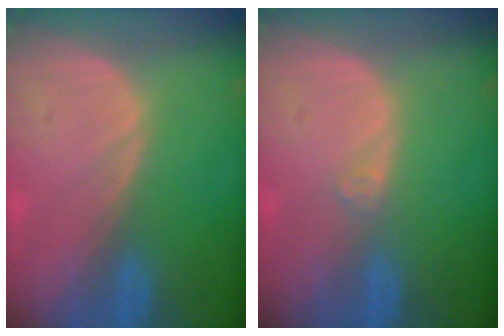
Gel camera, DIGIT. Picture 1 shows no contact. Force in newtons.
{"total": 0.9, "press": 0.8, "slide": 0.2}